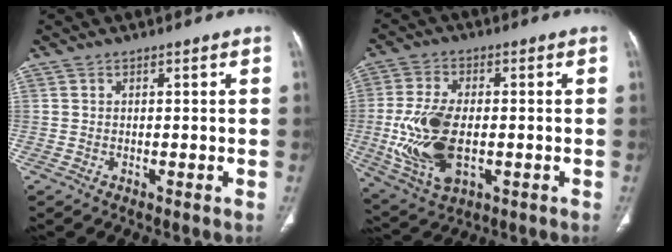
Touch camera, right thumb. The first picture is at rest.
{"total": 14.6, "force": [-2.0, 7.9, 12.1], "torque": [-0.249, -0.005, -0.025]}